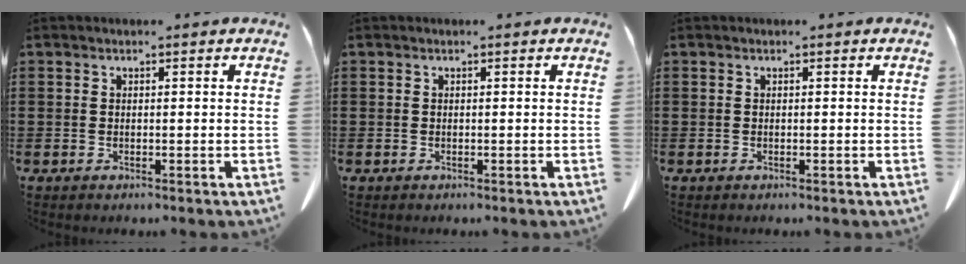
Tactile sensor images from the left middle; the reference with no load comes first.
{"total": 0.0}
{"total": 0.0}